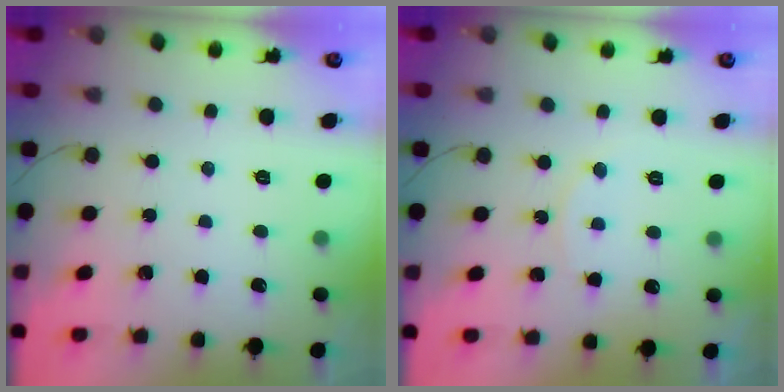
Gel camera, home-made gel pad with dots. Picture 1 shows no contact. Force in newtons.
{"total": 6.1, "press": 6.1, "slide": 0.5}